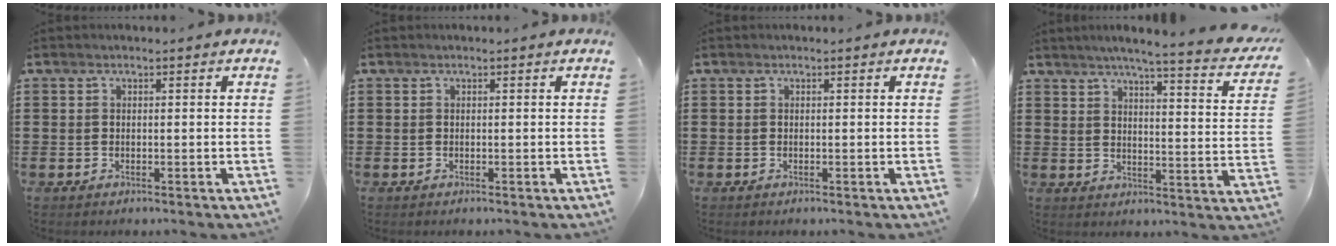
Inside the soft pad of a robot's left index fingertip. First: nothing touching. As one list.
[{"total": 0.0}, {"total": 0.0}, {"total": 4.8, "force": [3.9, -0.7, 2.8], "torque": [-0.065, -0.034, 0.056]}]